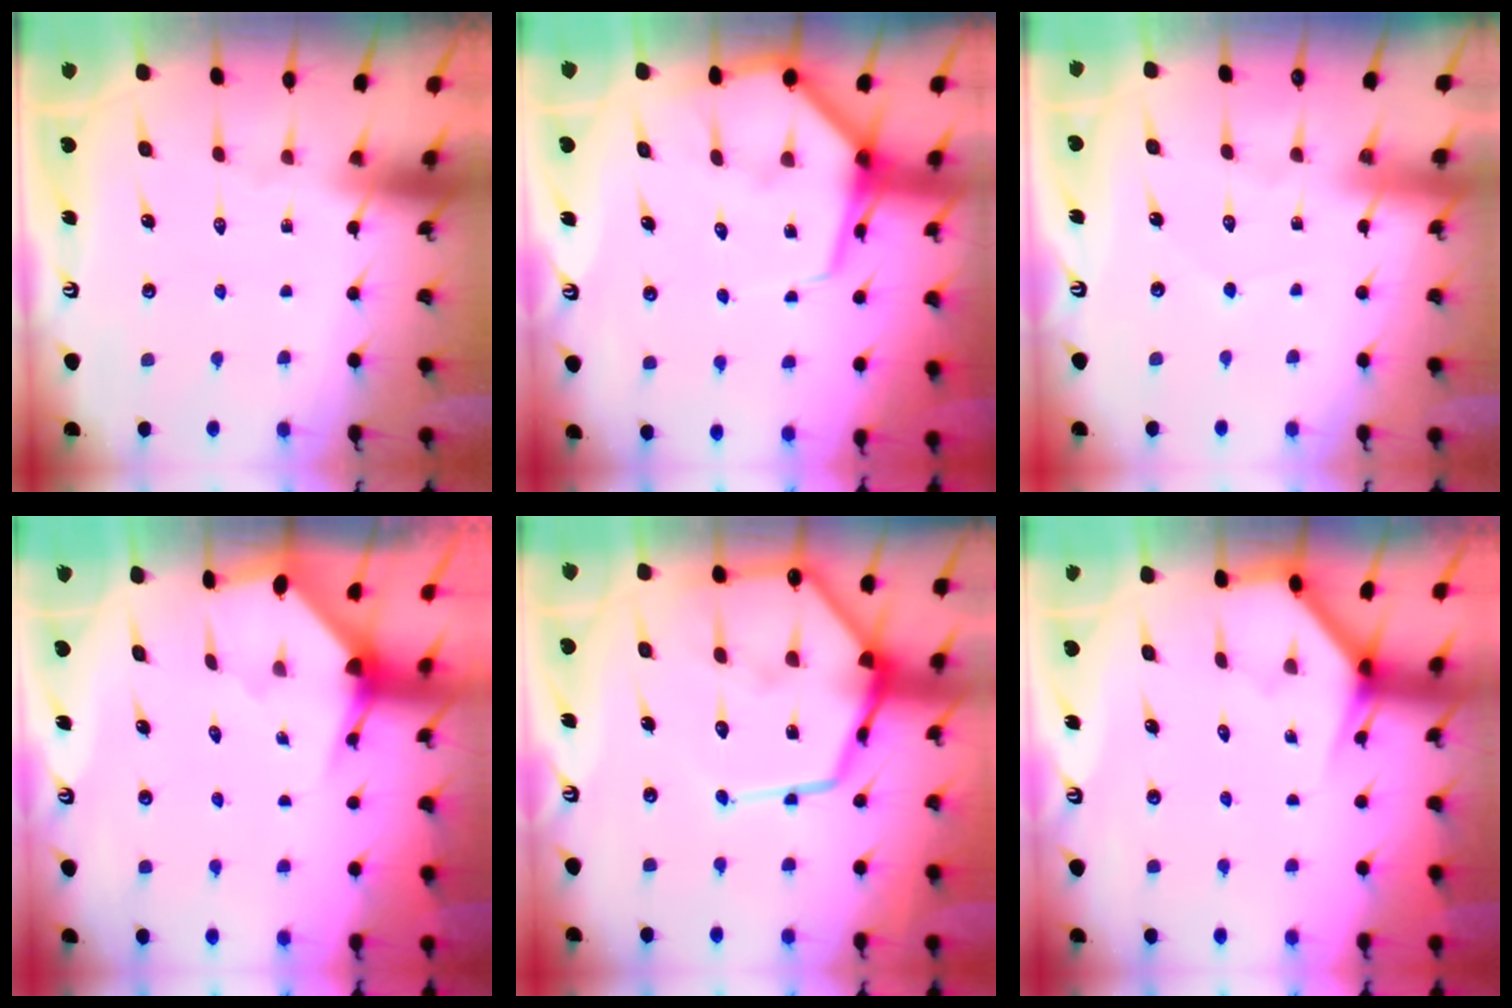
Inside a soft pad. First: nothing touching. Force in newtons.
{"total": 8.3, "press": 8.3, "slide": 0.9}
{"total": 2.5, "press": 2.5, "slide": 0.2}
{"total": 2.8, "press": 2.8, "slide": 0.2}
{"total": 18.6, "press": 18.4, "slide": 2.0}
{"total": 3.8, "press": 3.8, "slide": 0.3}